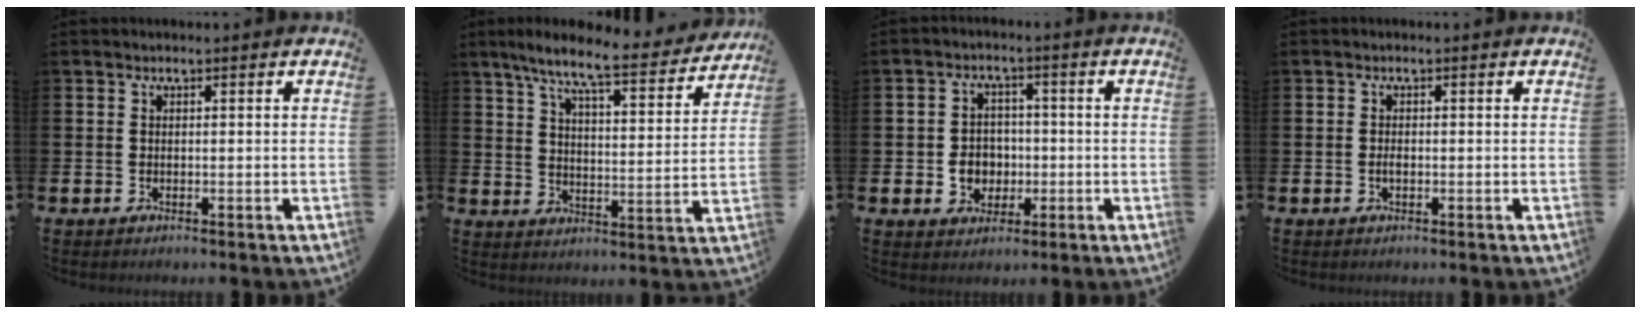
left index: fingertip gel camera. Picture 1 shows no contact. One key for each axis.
{"total": 8.9, "fx": 7.7, "fy": 0.9, "fz": 4.5, "tx": -0.102, "ty": -0.045, "tz": 0.129}
{"total": 4.4, "fx": -0.7, "fy": 4.0, "fz": 1.7, "tx": -0.027, "ty": 0.004, "tz": -0.019}
{"total": 0.9, "fx": -0.2, "fy": 0.4, "fz": 0.8, "tx": -0.015, "ty": 0.000, "tz": -0.006}